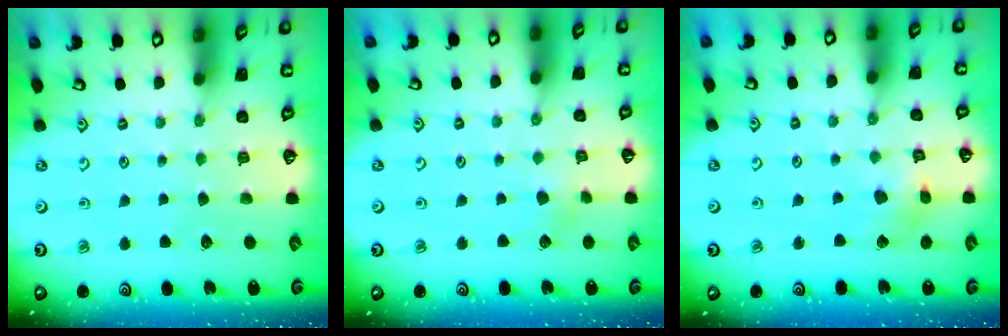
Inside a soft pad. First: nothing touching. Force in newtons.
{"total": 3.0, "press": 2.9, "slide": 0.7}
{"total": 6.0, "press": 6.0, "slide": 0.7}